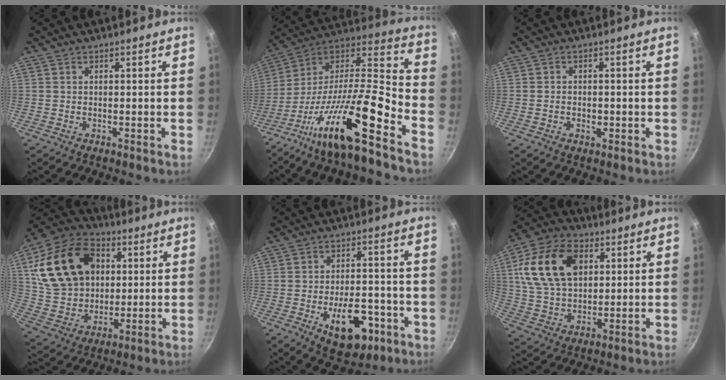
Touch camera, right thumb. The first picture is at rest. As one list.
[{"total": 23.7, "force": [-14.1, 4.5, 18.6], "torque": [-0.277, 0.070, -0.259]}, {"total": 2.1, "force": [-0.5, 1.6, 1.3], "torque": [-0.018, 0.003, -0.010]}, {"total": 23.2, "force": [5.7, 17.2, 14.5], "torque": [-0.234, 0.004, 0.107]}, {"total": 13.3, "force": [-5.0, 7.5, 9.8], "torque": [-0.107, 0.023, -0.062]}, {"total": 18.4, "force": [5.1, 12.5, 12.5], "torque": [-0.212, 0.000, 0.089]}]